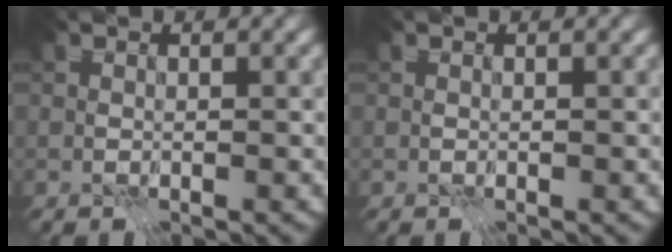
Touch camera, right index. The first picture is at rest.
{"total": 0.0}